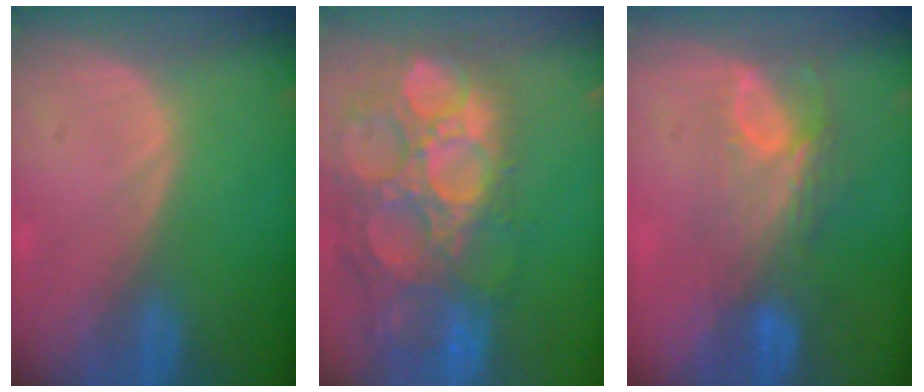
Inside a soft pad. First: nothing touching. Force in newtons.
{"total": 15.7, "press": 12.9, "slide": 8.9}
{"total": 7.8, "press": 6.9, "slide": 3.8}